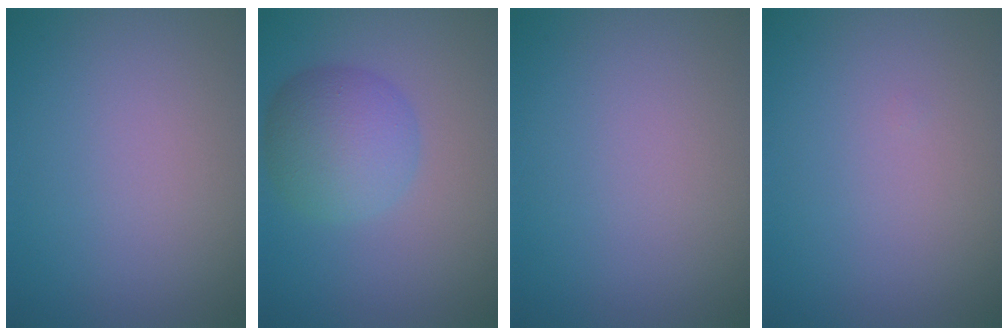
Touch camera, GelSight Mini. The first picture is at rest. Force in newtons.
{"total": 5.2, "press": 5.2, "slide": 0.1}
{"total": 0.0}
{"total": 0.0}